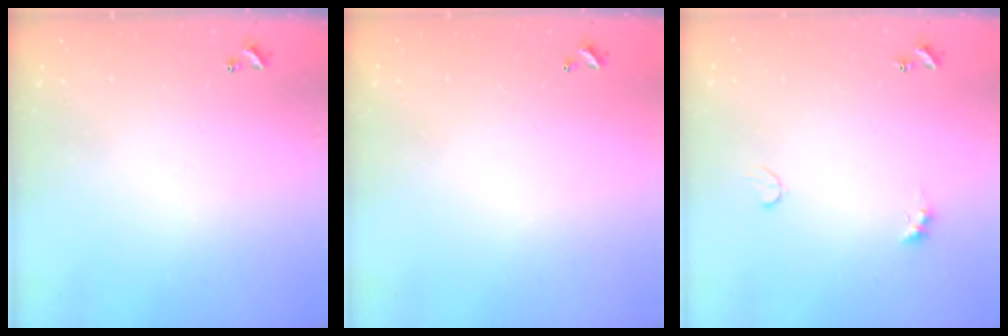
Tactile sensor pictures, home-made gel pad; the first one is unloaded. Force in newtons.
{"total": 2.8, "press": 2.8, "slide": 0.1}
{"total": 3.5, "press": 3.4, "slide": 0.8}